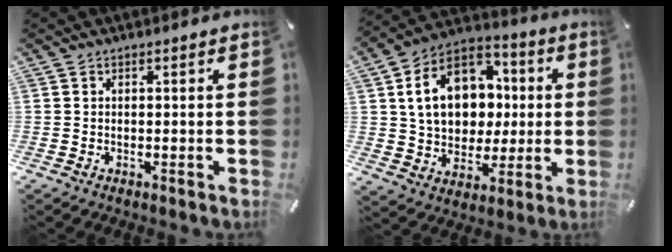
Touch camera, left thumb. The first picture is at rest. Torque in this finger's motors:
{"motor_torque": [1.91, 3.09, 1.24, 0.11, 0.56]}